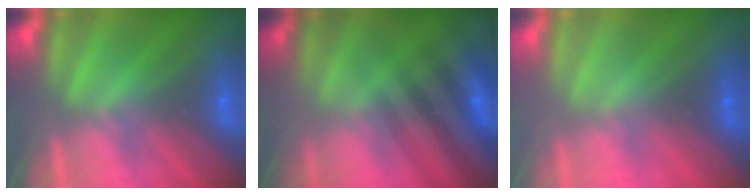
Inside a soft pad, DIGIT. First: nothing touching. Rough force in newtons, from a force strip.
{"total": 3.0}
{"total": 3.1}